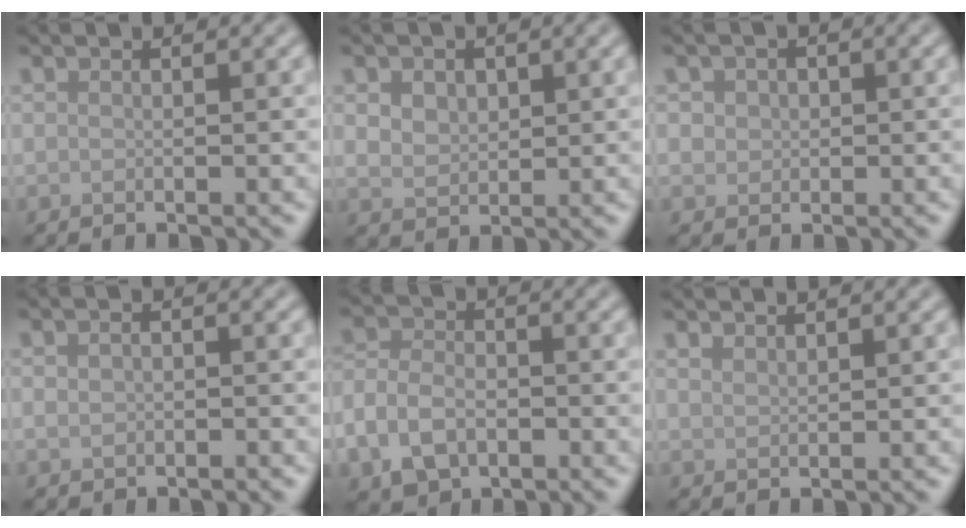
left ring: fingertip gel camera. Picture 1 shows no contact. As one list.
[{"total": 2.8, "force": [1.0, 2.0, 1.6], "torque": [-0.029, 0.005, 0.011]}, {"total": 2.1, "force": [0.6, 1.9, 0.9], "torque": [-0.011, 0.005, 0.008]}, {"total": 1.3, "force": [-0.4, 1.0, 0.7], "torque": [-0.014, -0.003, -0.008]}, {"total": 4.9, "force": [-2.0, 3.4, 2.9], "torque": [-0.064, -0.004, -0.044]}, {"total": 1.1, "force": [1.1, 0.1, 0.1], "torque": [-0.003, 0.000, 0.022]}]